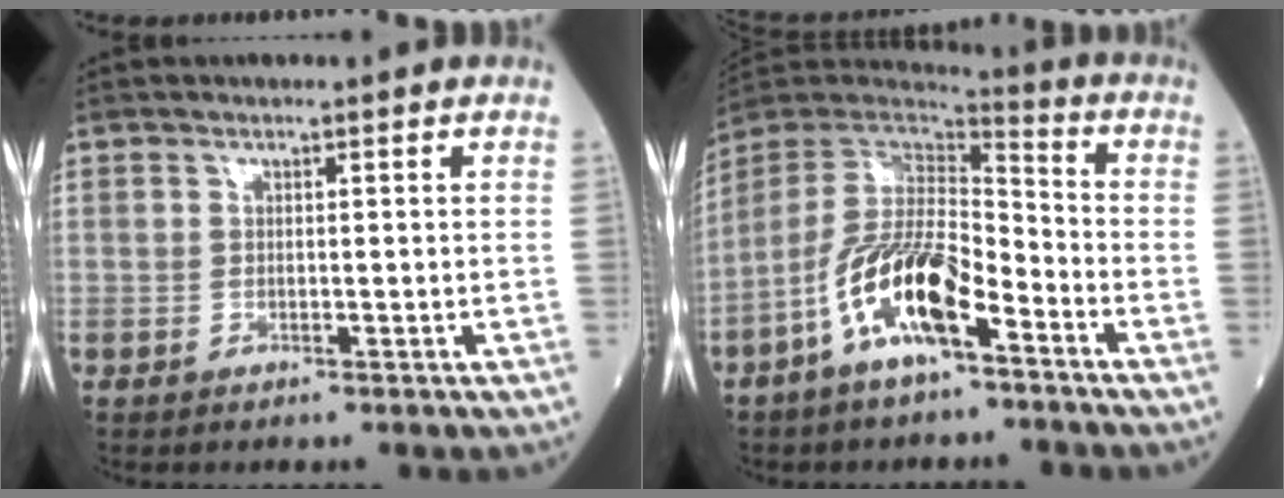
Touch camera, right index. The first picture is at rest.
{"total": 13.3, "force": [-7.0, 3.6, 10.8], "torque": [-0.221, -0.003, -0.132]}